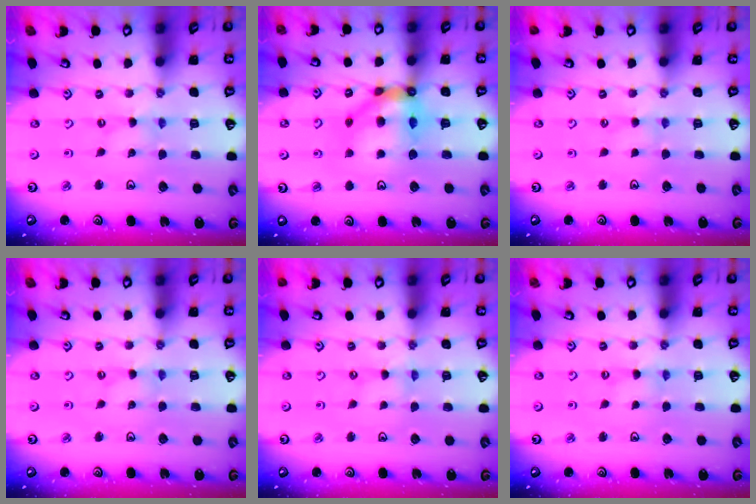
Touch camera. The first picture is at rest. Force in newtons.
{"total": 11.7, "press": 11.4, "slide": 2.5}
{"total": 1.1, "press": 1.1, "slide": 0.4}
{"total": 0.0}
{"total": 0.0}
{"total": 0.0}